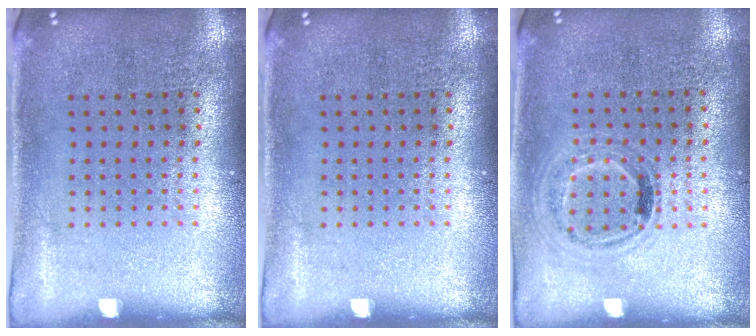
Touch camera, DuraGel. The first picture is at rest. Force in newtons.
{"total": 0.0}
{"total": 1.0, "press": 1.0, "slide": 0.3}